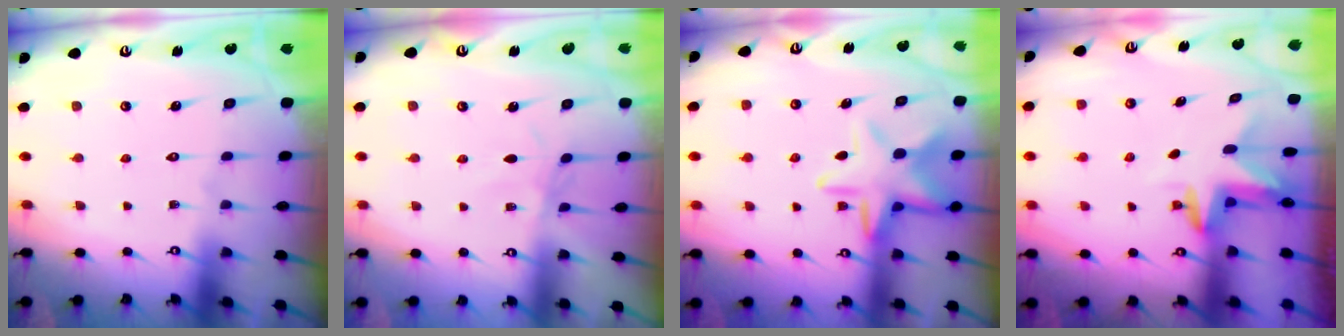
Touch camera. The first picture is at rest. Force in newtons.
{"total": 1.7, "press": 1.6, "slide": 0.3}
{"total": 11.6, "press": 11.6, "slide": 1.2}
{"total": 3.2, "press": 3.2, "slide": 0.3}